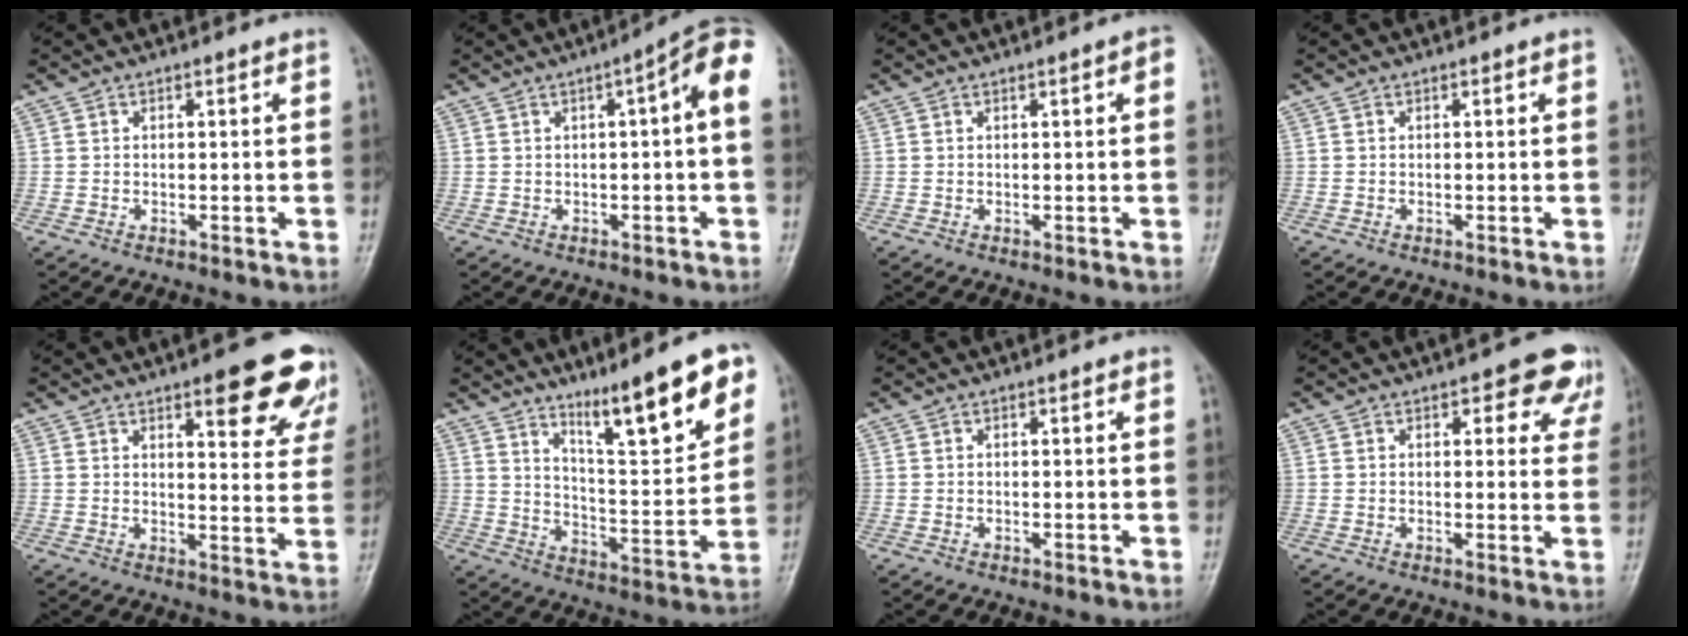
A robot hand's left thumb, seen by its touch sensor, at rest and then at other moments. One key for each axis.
{"total": 6.8, "fx": 0.7, "fy": 1.3, "fz": 6.6, "tx": -0.087, "ty": 0.031, "tz": 0.000}
{"total": 1.8, "fx": 0.5, "fy": 0.3, "fz": 1.7, "tx": -0.021, "ty": 0.003, "tz": 0.004}
{"total": 0.0}
{"total": 13.2, "fx": 7.9, "fy": 4.2, "fz": 9.7, "tx": -0.077, "ty": -0.039, "tz": 0.097}
{"total": 16.6, "fx": 10.2, "fy": 3.4, "fz": 12.6, "tx": -0.164, "ty": -0.058, "tz": 0.169}
{"total": 0.0}
{"total": 6.8, "fx": 3.7, "fy": 3.5, "fz": 4.4, "tx": -0.008, "ty": -0.009, "tz": 0.035}